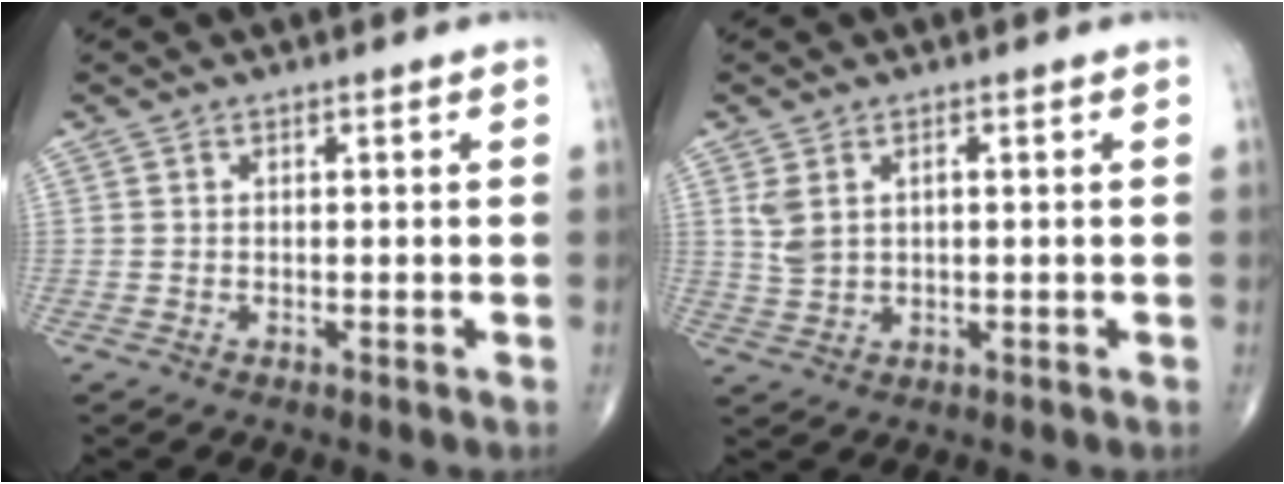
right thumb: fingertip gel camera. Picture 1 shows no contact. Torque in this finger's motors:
{"motor_torque": [0.02, 0.06, 0.38, 0.16, 0.10]}